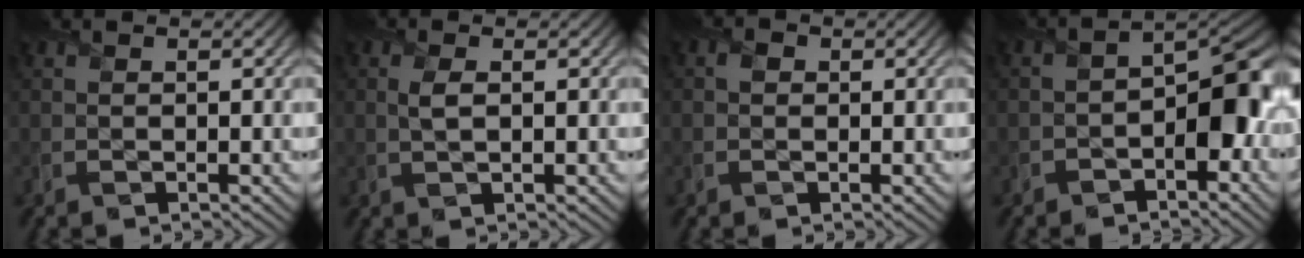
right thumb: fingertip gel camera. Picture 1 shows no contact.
{"total": 1.8, "force": [0.4, 0.6, 1.6], "torque": [-0.042, 0.004, 0.007]}
{"total": 1.0, "force": [0.1, 0.9, 0.4], "torque": [-0.008, 0.000, -0.005]}
{"total": 7.8, "force": [-2.3, 4.4, 6.1], "torque": [-0.069, 0.009, -0.048]}